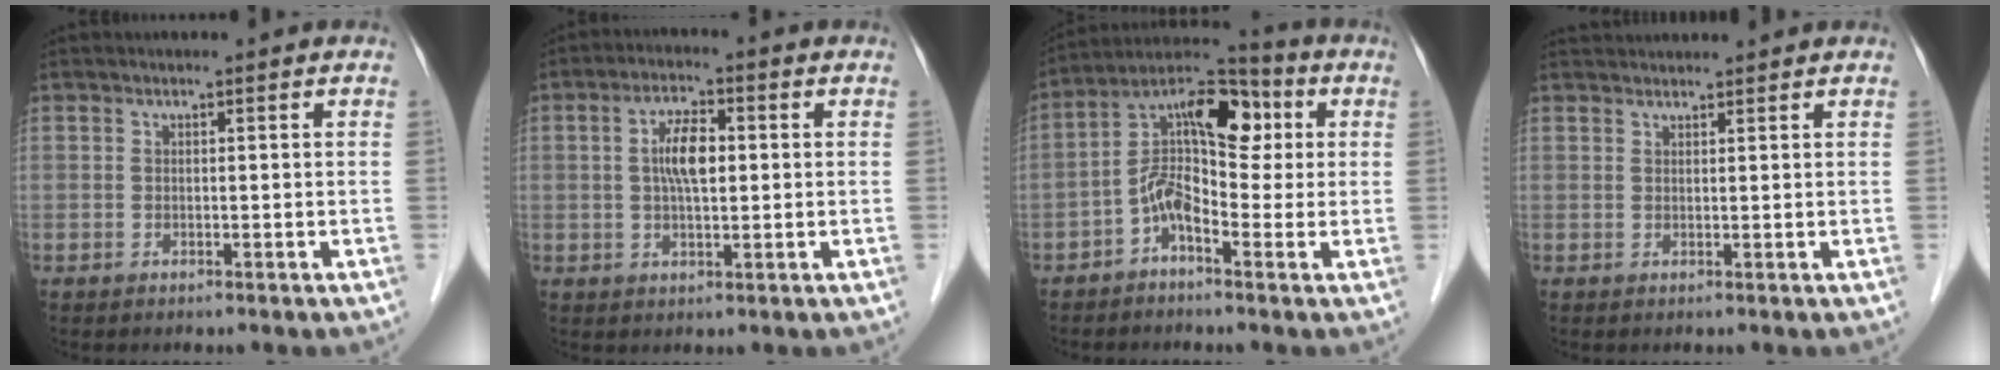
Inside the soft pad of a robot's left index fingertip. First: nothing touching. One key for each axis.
{"total": 5.4, "fx": 0.8, "fy": 1.9, "fz": 5.0, "tx": -0.104, "ty": 0.010, "tz": 0.010}
{"total": 10.7, "fx": 0.3, "fy": 4.8, "fz": 9.5, "tx": -0.181, "ty": 0.052, "tz": -0.006}
{"total": 3.9, "fx": 3.8, "fy": 0.3, "fz": 0.6, "tx": -0.011, "ty": 0.036, "tz": 0.061}